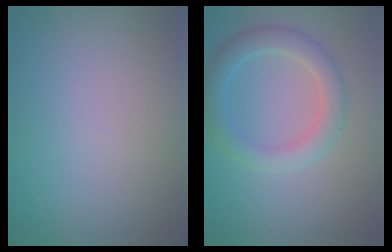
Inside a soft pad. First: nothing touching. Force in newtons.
{"total": 3.4, "press": 3.4, "slide": 0.2}